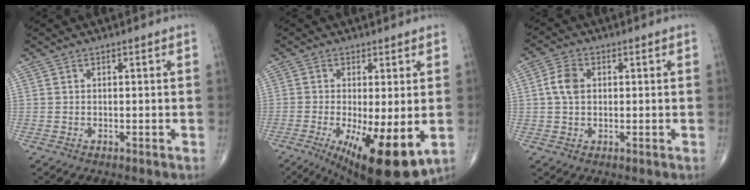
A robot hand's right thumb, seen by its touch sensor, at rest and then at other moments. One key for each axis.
{"total": 14.9, "fx": -4.3, "fy": 4.5, "fz": 13.6, "tx": -0.198, "ty": -0.024, "tz": -0.054}
{"total": 4.5, "fx": 0.6, "fy": 3.1, "fz": 3.3, "tx": -0.068, "ty": 0.006, "tz": 0.007}